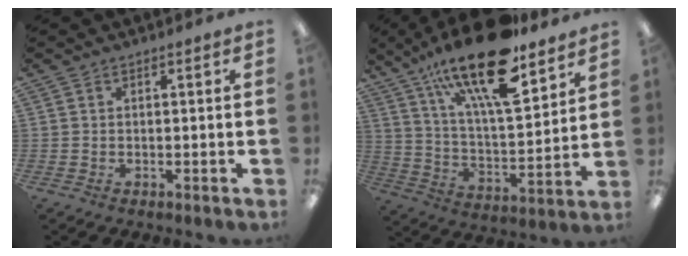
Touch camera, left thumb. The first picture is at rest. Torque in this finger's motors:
{"motor_torque": [1.04, 0.56, 1.76, -1.01, 0.49]}